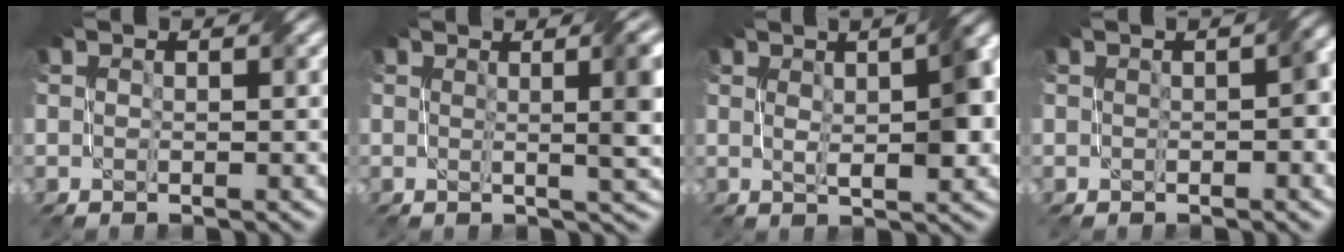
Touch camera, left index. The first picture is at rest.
{"total": 5.9, "force": [1.2, 1.7, 5.5], "torque": [-0.046, 0.008, 0.017]}
{"total": 7.2, "force": [1.1, 2.3, 6.7], "torque": [-0.087, 0.013, 0.019]}
{"total": 2.4, "force": [0.0, 1.2, 2.1], "torque": [-0.027, 0.008, 0.000]}